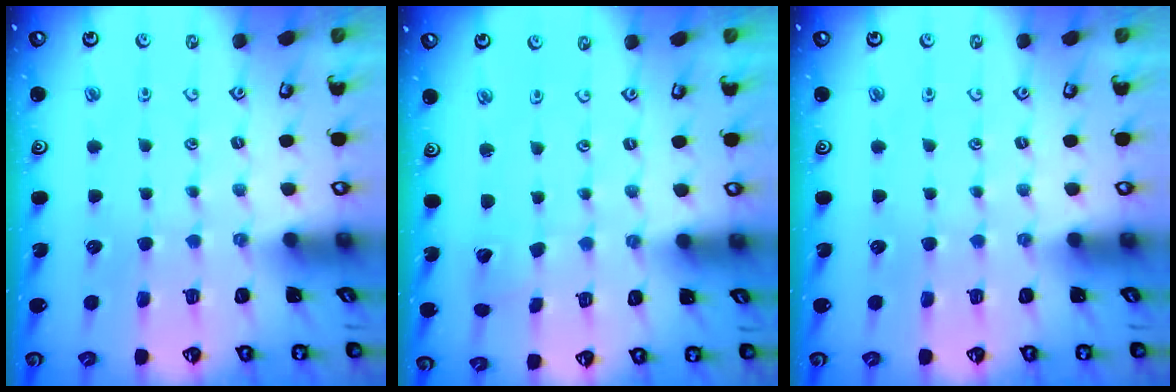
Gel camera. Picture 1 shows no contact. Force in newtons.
{"total": 2.0, "press": 2.0, "slide": 0.2}
{"total": 0.0}